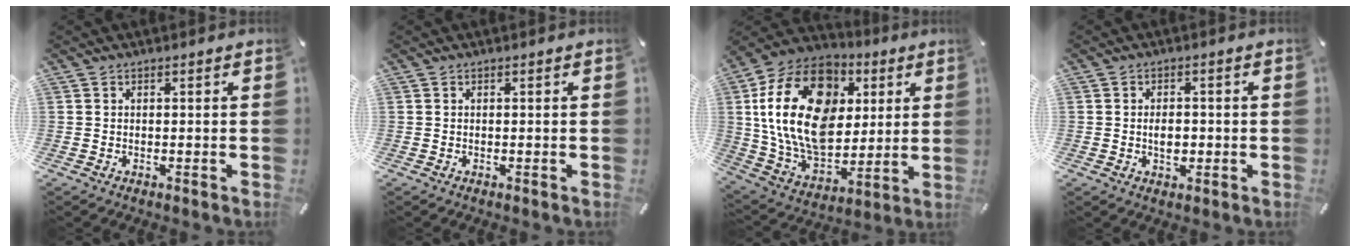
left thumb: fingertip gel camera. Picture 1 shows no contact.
{"total": 0.0}
{"total": 24.2, "force": [4.9, 17.5, 16.0], "torque": [-0.317, -0.016, 0.085]}
{"total": 3.8, "force": [-0.4, 2.5, 2.8], "torque": [-0.044, 0.002, -0.008]}